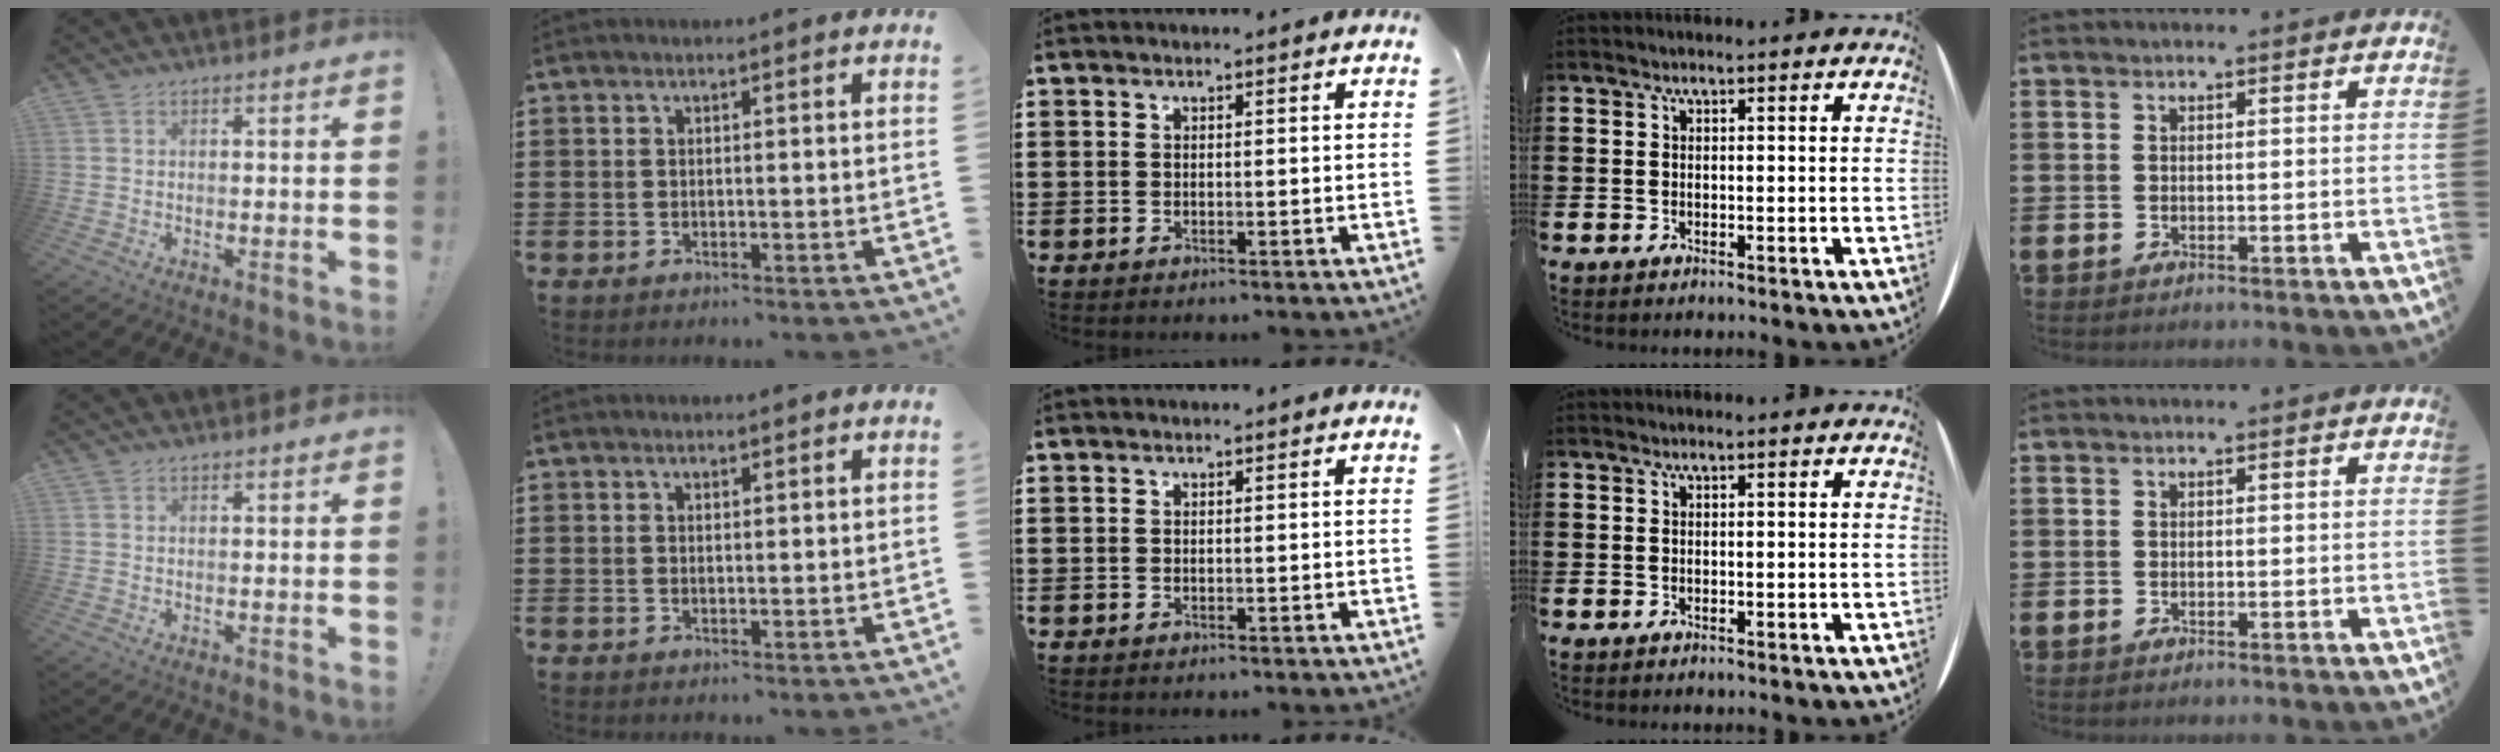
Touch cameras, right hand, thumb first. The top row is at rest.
{"thumb": {"total": 0.6, "force": [0.5, 0.0, -0.1], "torque": [0.009, -0.003, 0.009]}, "index": {"total": 0.7, "force": [0.6, 0.3, 0.2], "torque": [-0.005, 0.002, 0.012]}}